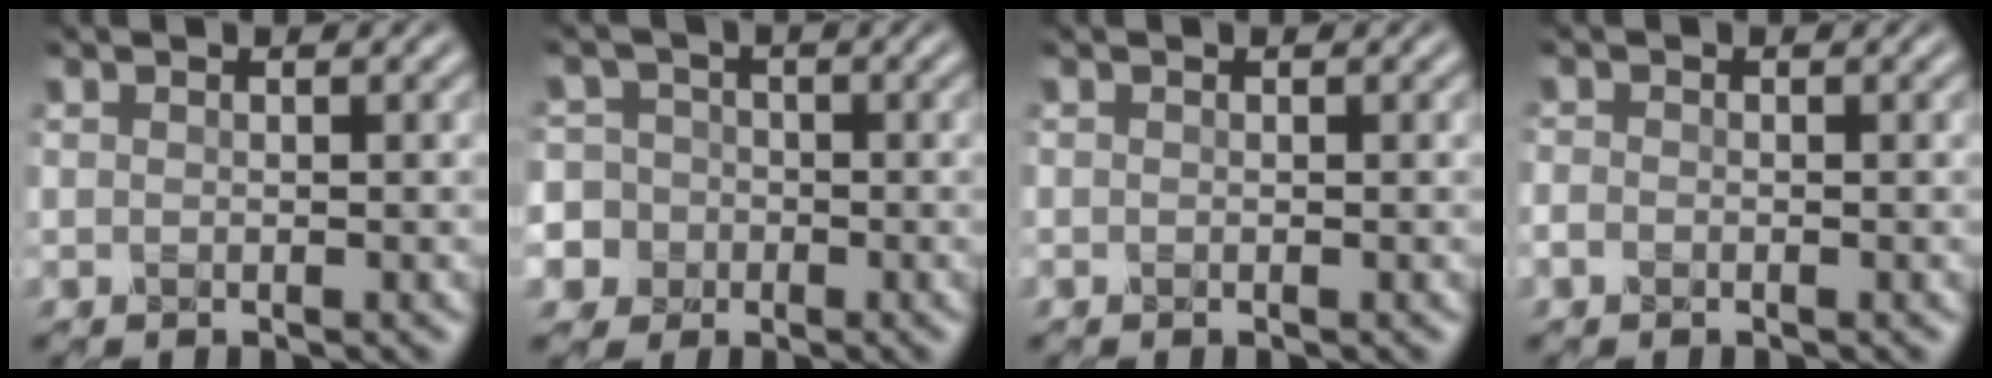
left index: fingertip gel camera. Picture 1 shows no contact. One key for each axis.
{"total": 9.0, "fx": -3.1, "fy": 8.2, "fz": 1.9, "tx": -0.059, "ty": 0.001, "tz": -0.093}
{"total": 0.0}
{"total": 0.9, "fx": -0.5, "fy": 0.5, "fz": 0.5, "tx": -0.009, "ty": -0.001, "tz": -0.013}